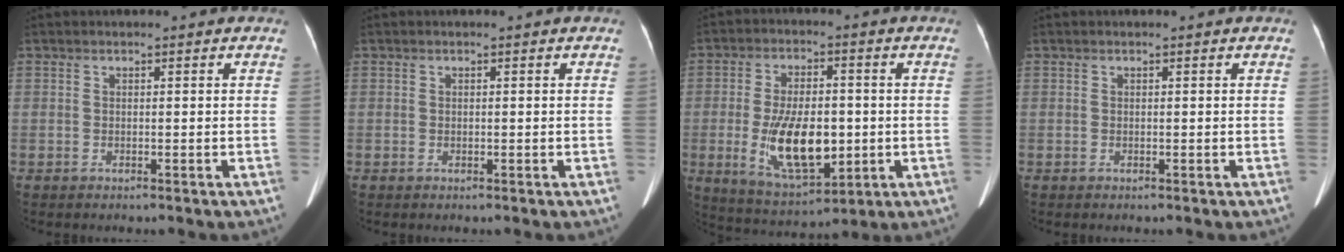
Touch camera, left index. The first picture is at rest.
{"total": 0.0}
{"total": 12.7, "force": [-1.7, 5.7, 11.2], "torque": [-0.215, -0.009, -0.016]}
{"total": 0.0}